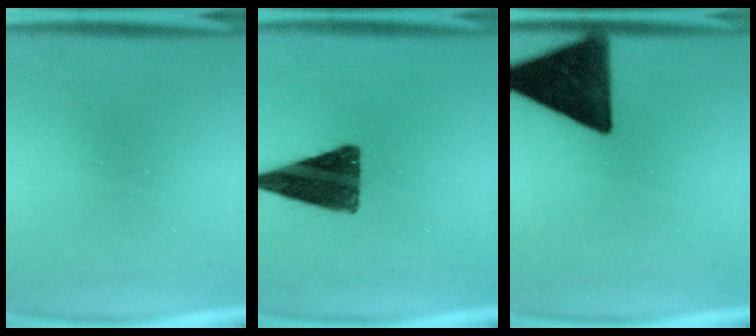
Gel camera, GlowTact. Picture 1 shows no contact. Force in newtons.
{"total": 14.2}
{"total": 16.0}